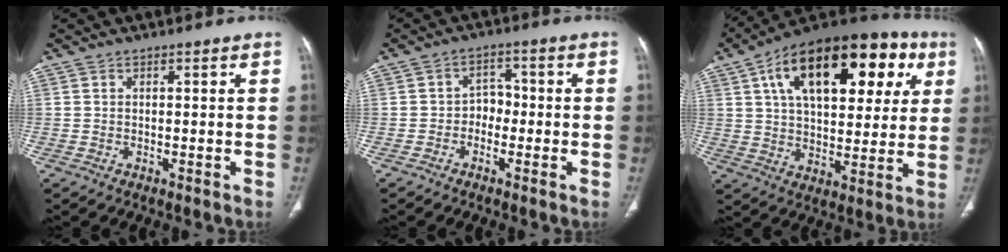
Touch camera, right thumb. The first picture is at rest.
{"total": 3.5, "force": [-1.2, 2.7, 1.7], "torque": [-0.003, 0.020, -0.030]}
{"total": 27.9, "force": [10.5, 14.4, 21.5], "torque": [-0.296, 0.024, 0.158]}